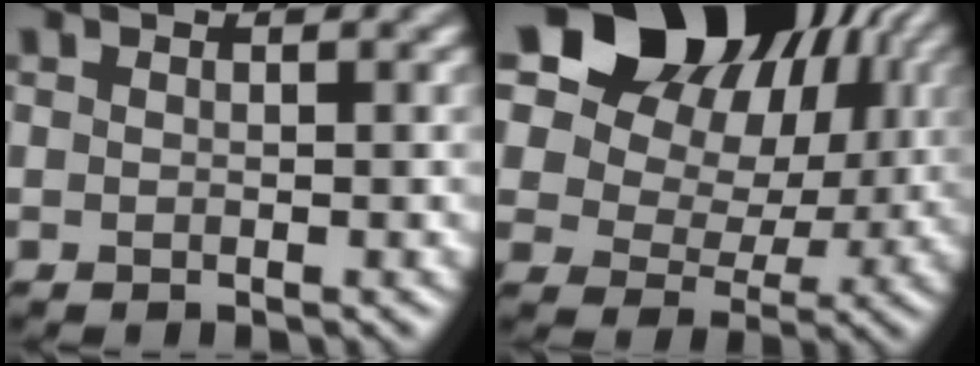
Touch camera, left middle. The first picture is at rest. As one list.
[{"total": 19.0, "force": [9.1, 13.9, 9.2], "torque": [-0.183, 0.076, 0.140]}]